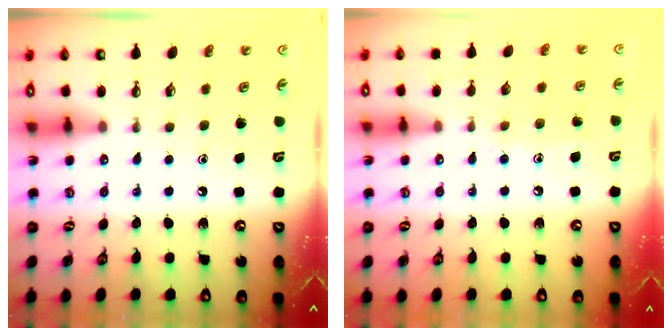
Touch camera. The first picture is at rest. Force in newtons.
{"total": 6.2, "press": 6.2, "slide": 0.1}